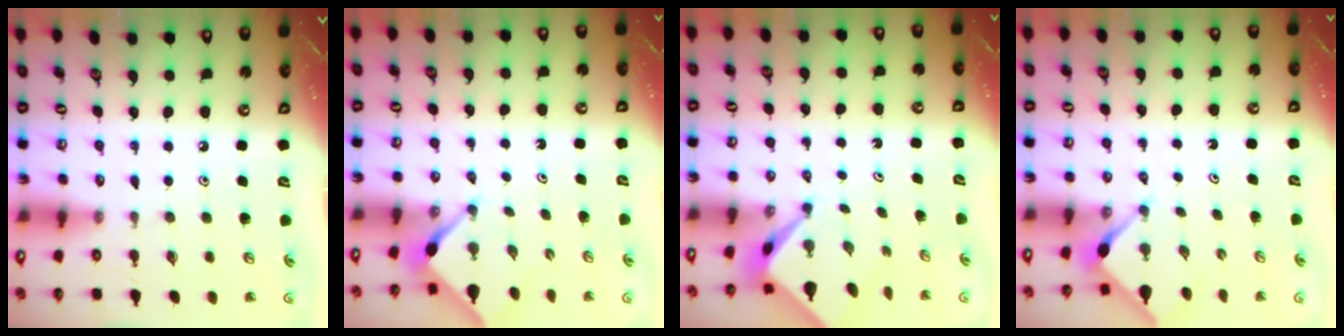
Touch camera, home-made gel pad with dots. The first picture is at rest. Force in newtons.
{"total": 2.9, "press": 2.9, "slide": 0.4}
{"total": 2.9, "press": 2.9, "slide": 0.1}
{"total": 2.9, "press": 2.9, "slide": 0.4}